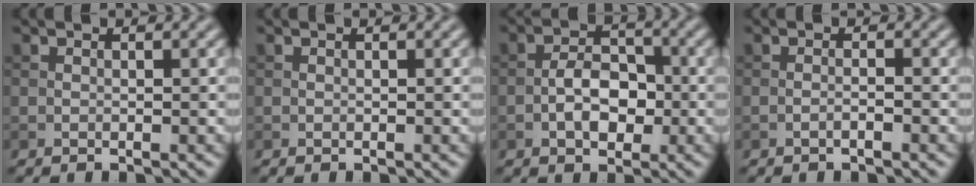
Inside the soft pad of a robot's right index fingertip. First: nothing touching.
{"total": 0.0}
{"total": 3.8, "force": [-1.2, 2.2, 2.8], "torque": [-0.042, 0.010, -0.021]}
{"total": 0.9, "force": [-0.6, 0.1, 0.7], "torque": [-0.014, 0.003, -0.012]}